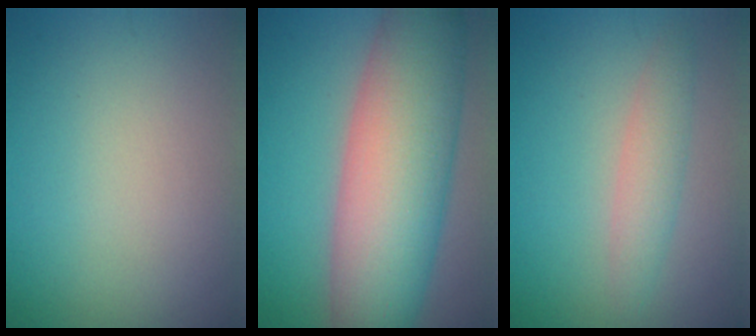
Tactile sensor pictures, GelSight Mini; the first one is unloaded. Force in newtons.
{"total": 11.7, "press": 11.7, "slide": 0.3}
{"total": 2.4, "press": 2.4, "slide": 0.0}